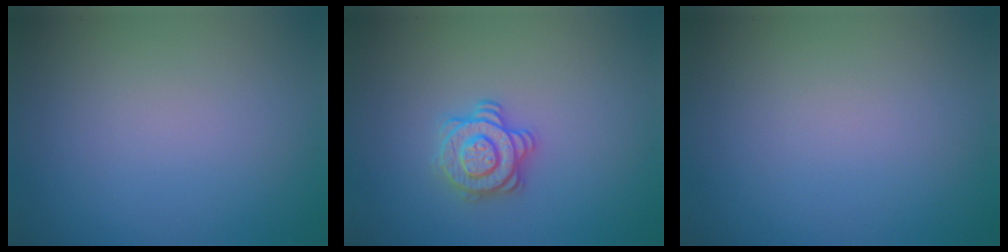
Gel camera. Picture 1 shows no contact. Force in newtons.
{"total": 2.8, "press": 2.7, "slide": 0.9}
{"total": 0.0}